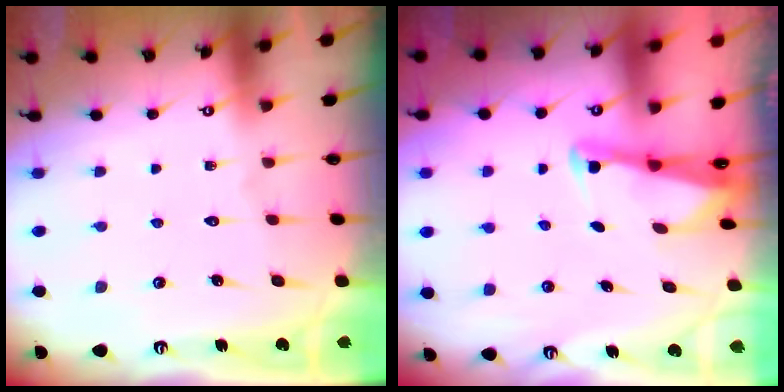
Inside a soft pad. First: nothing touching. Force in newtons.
{"total": 2.5, "press": 2.5, "slide": 0.2}